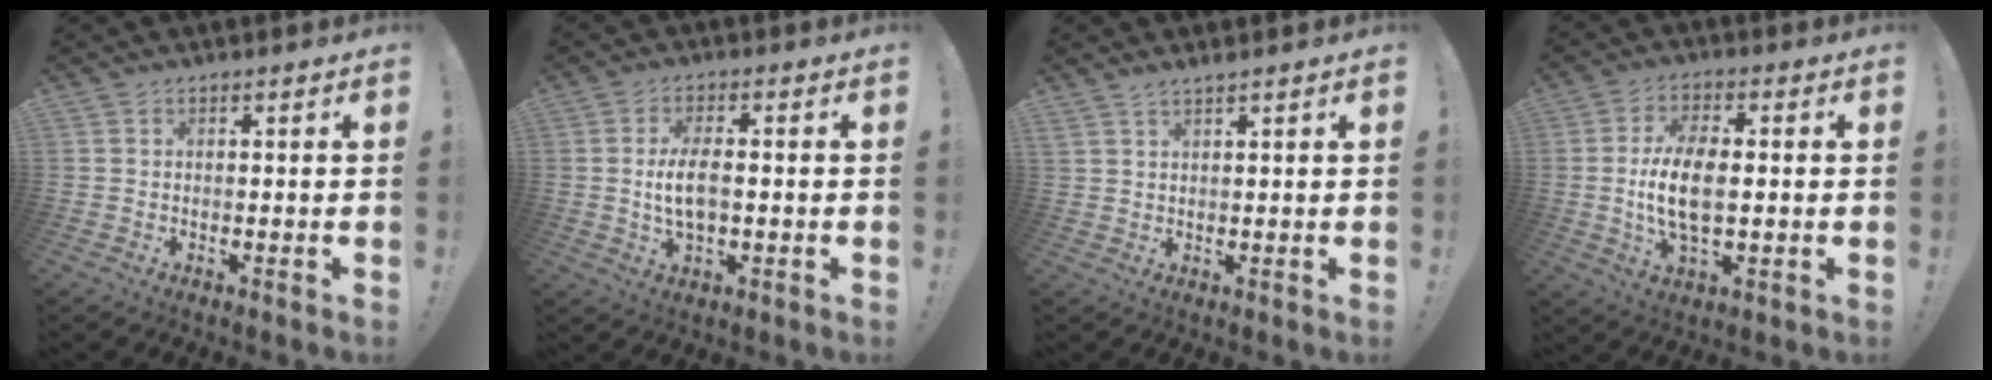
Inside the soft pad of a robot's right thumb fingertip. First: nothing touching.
{"total": 7.3, "force": [-0.3, 3.4, 6.4], "torque": [-0.119, -0.003, -0.009]}
{"total": 1.9, "force": [1.7, 0.0, 0.8], "torque": [-0.019, -0.006, 0.031]}
{"total": 12.0, "force": [-0.4, 5.9, 10.4], "torque": [-0.193, -0.007, -0.012]}